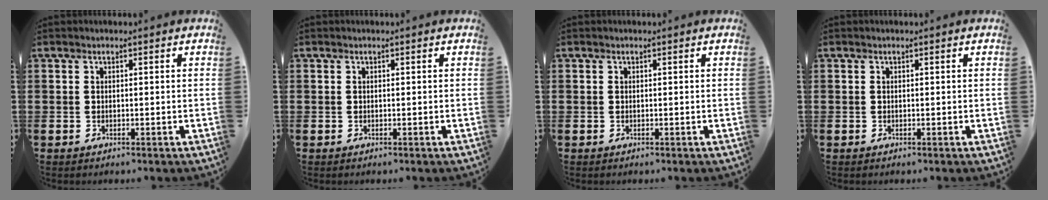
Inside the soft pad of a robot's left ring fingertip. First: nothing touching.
{"total": 0.0}
{"total": 0.0}
{"total": 0.0}